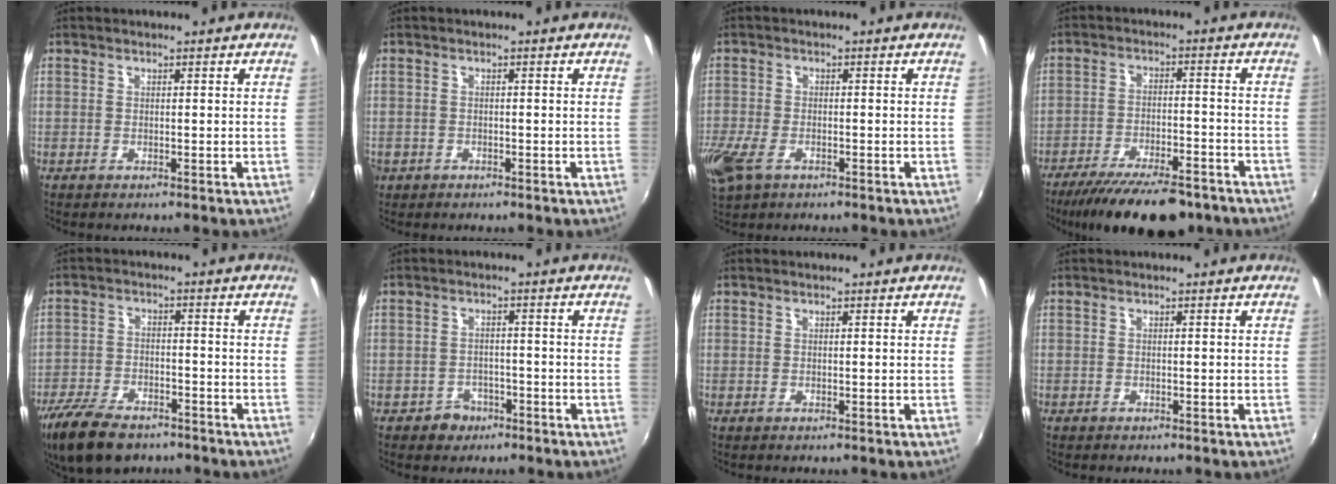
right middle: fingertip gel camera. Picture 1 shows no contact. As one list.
[{"total": 2.6, "force": [-1.1, 2.2, 0.8], "torque": [-0.021, -0.004, -0.018]}, {"total": 8.4, "force": [-4.4, 4.7, 5.4], "torque": [-0.139, -0.025, -0.084]}, {"total": 17.2, "force": [-13.6, 5.0, 9.2], "torque": [-0.177, -0.034, -0.203]}, {"total": 12.7, "force": [-9.4, 5.5, 6.5], "torque": [-0.159, -0.026, -0.169]}, {"total": 4.0, "force": [-2.5, 3.1, 0.4], "torque": [-0.021, 0.007, -0.035]}, {"total": 0.0}, {"total": 0.5, "force": [-0.4, 0.3, 0.0], "torque": [-0.003, 0.002, -0.008]}]